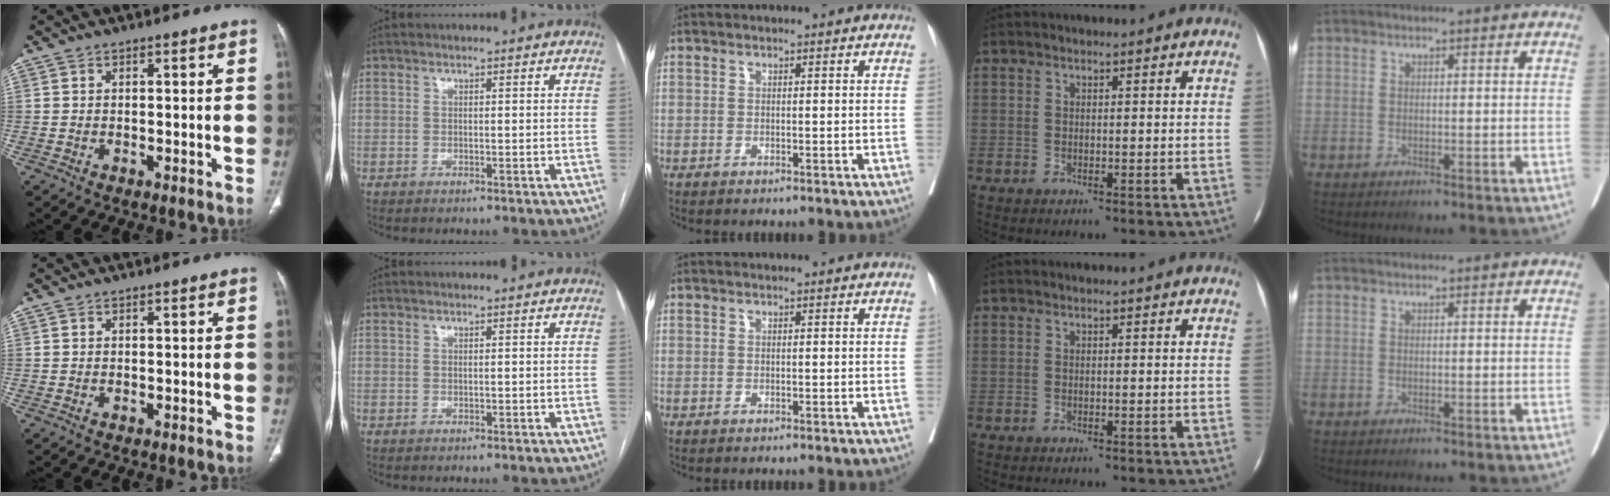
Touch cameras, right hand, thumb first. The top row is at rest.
{}